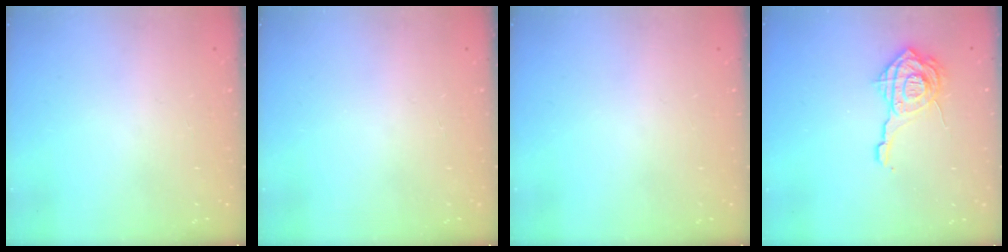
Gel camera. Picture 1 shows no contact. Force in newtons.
{"total": 0.0}
{"total": 0.0}
{"total": 13.9, "press": 13.8, "slide": 1.5}